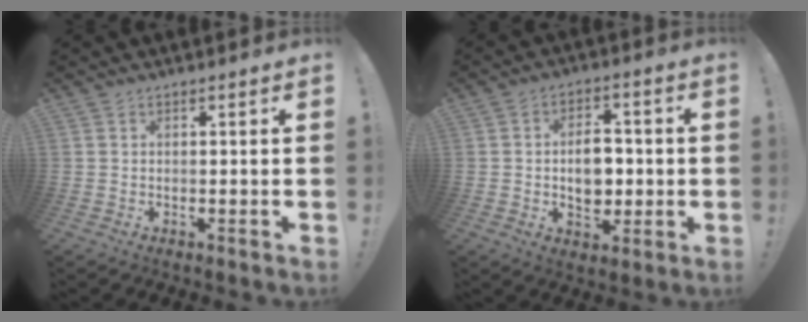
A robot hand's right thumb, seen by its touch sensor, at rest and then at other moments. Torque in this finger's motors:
{"motor_torque": [0.23, 0.07, 0.20, 0.19, 0.25]}